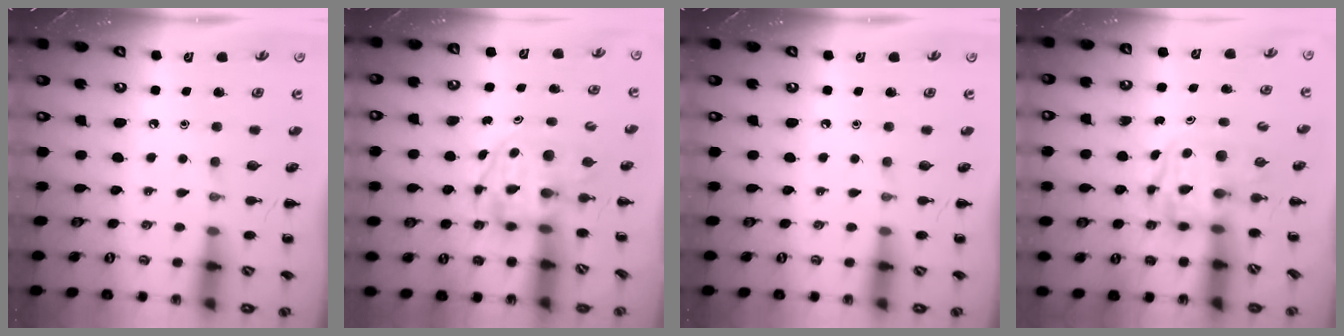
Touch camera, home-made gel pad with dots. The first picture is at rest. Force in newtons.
{"total": 3.3, "press": 3.3, "slide": 0.5}
{"total": 0.0}
{"total": 3.4, "press": 3.4, "slide": 0.6}